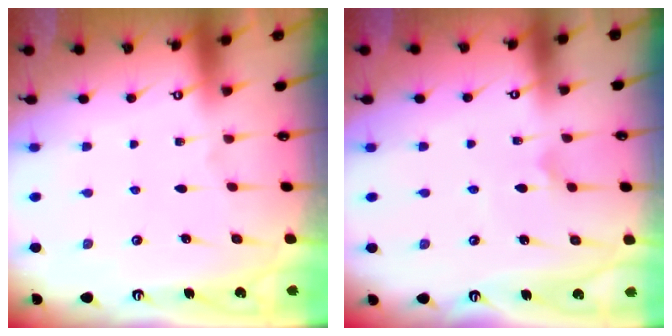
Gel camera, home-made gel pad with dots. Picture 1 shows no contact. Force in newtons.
{"total": 2.6, "press": 2.6, "slide": 0.3}